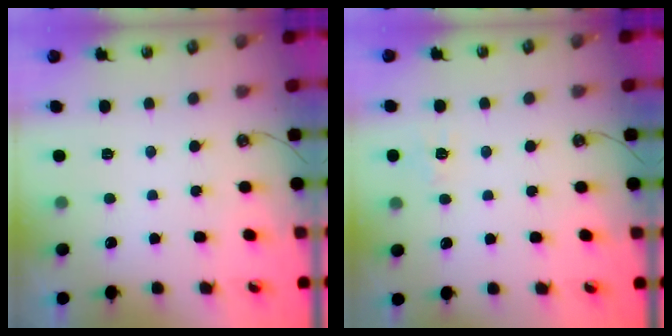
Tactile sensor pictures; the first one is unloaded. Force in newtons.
{"total": 5.8, "press": 5.8, "slide": 0.6}